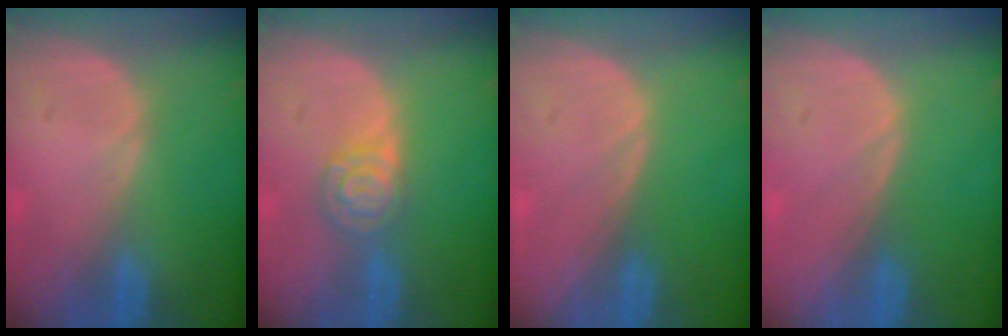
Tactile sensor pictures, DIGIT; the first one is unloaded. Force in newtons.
{"total": 4.8, "press": 4.2, "slide": 2.3}
{"total": 0.0}
{"total": 0.0}